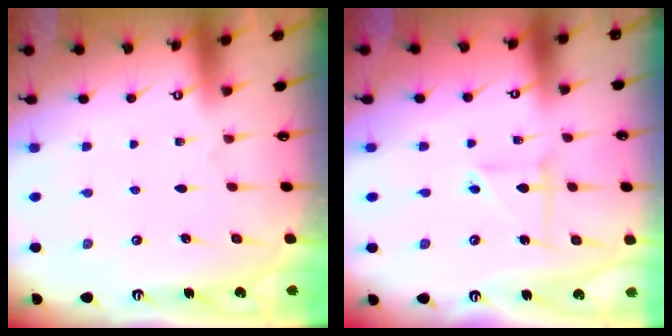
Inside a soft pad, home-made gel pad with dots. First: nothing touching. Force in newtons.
{"total": 4.2, "press": 4.1, "slide": 0.5}